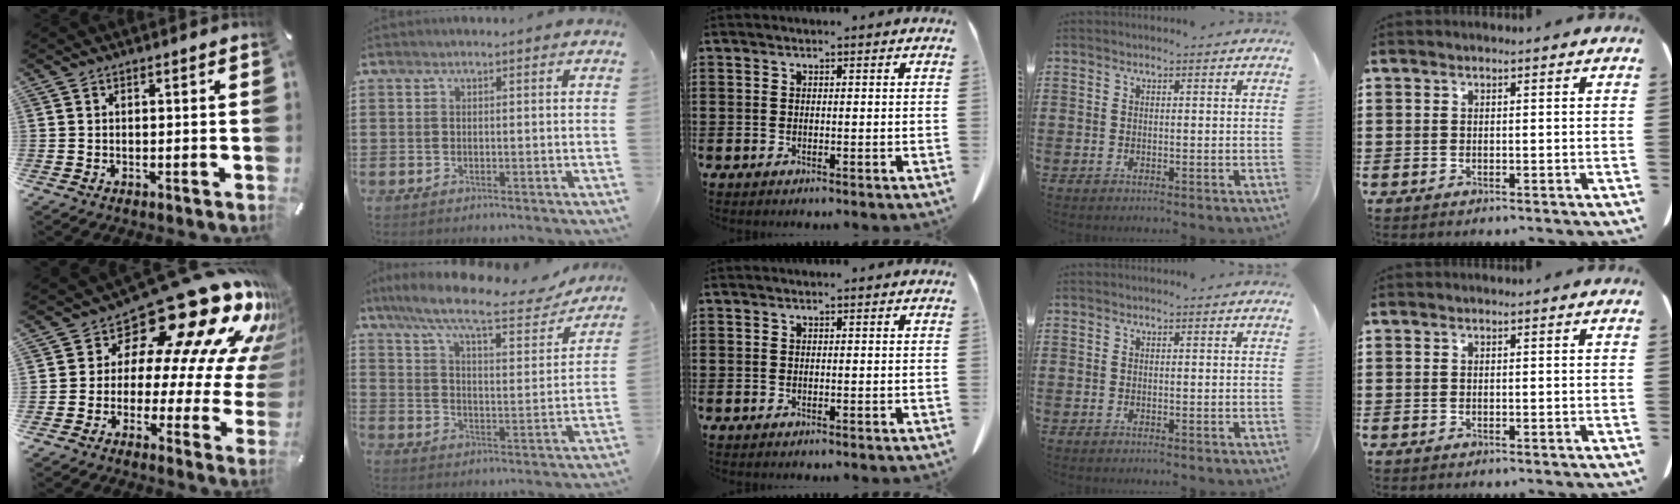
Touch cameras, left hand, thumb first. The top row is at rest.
{"thumb": {"total": 22.5, "force": [16.0, 9.8, 12.4], "torque": [-0.173, -0.139, 0.271]}, "index": {"total": 10.1, "force": [8.2, 1.2, 5.7], "torque": [-0.134, -0.044, 0.134]}}